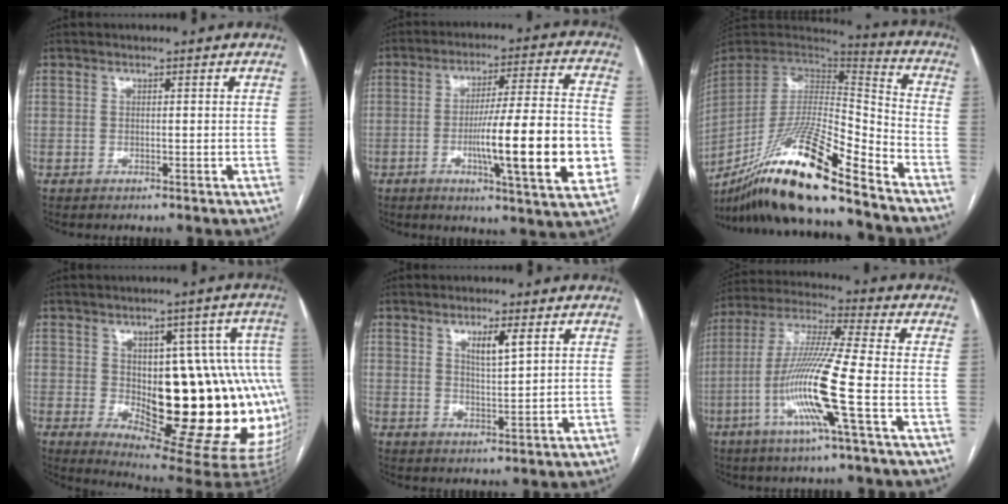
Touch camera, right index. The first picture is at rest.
{"total": 18.1, "force": [-3.8, 0.8, 17.7], "torque": [-0.242, -0.002, -0.055]}
{"total": 21.1, "force": [-16.1, 1.5, 13.6], "torque": [-0.269, -0.018, -0.298]}
{"total": 22.9, "force": [-1.8, 7.6, 21.5], "torque": [-0.208, 0.022, 0.000]}
{"total": 3.9, "force": [2.0, 0.5, 3.3], "torque": [-0.059, -0.004, 0.036]}
{"total": 14.2, "force": [-4.6, -0.9, 13.4], "torque": [-0.273, -0.010, -0.097]}